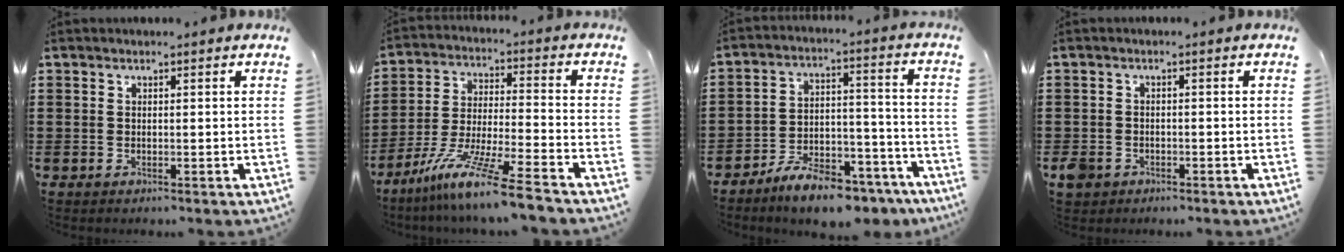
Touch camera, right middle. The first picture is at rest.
{"total": 11.7, "force": [-9.5, -0.7, 6.8], "torque": [-0.138, -0.003, -0.188]}
{"total": 9.1, "force": [-8.1, 2.0, 3.5], "torque": [-0.055, 0.030, -0.151]}
{"total": 2.4, "force": [-1.4, 1.7, 0.9], "torque": [-0.041, -0.008, -0.035]}